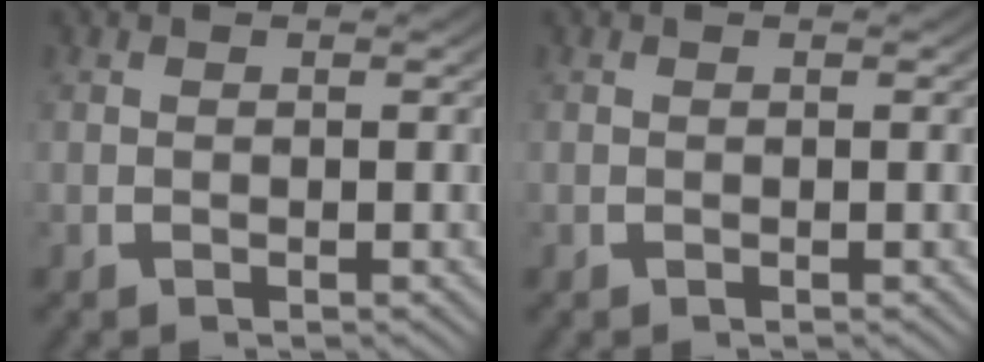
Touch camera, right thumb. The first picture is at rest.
{"total": 0.0}